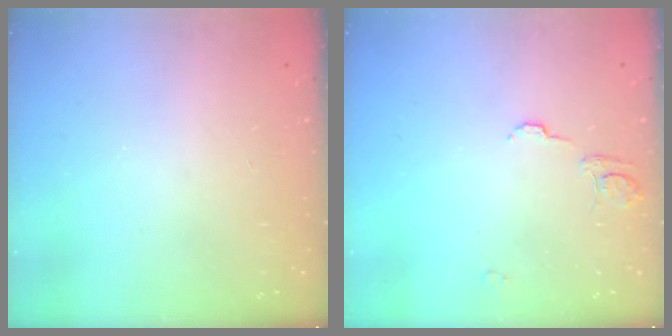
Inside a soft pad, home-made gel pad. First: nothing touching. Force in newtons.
{"total": 6.2, "press": 6.2, "slide": 0.4}